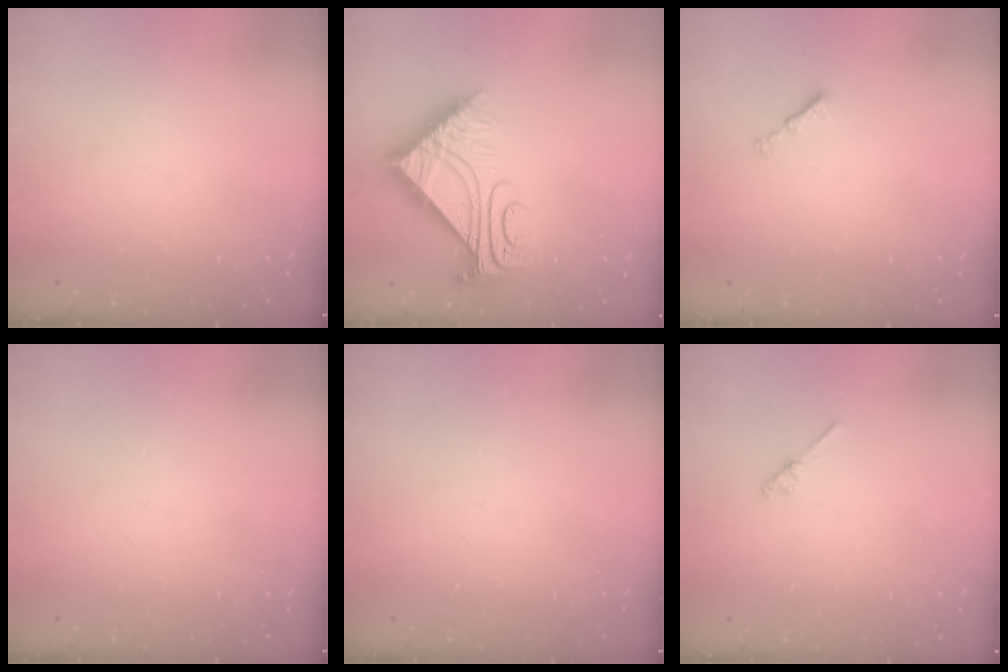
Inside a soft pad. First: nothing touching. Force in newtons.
{"total": 13.6, "press": 13.5, "slide": 1.5}
{"total": 1.4, "press": 1.3, "slide": 0.5}
{"total": 0.0}
{"total": 0.0}
{"total": 2.1, "press": 2.1, "slide": 0.4}